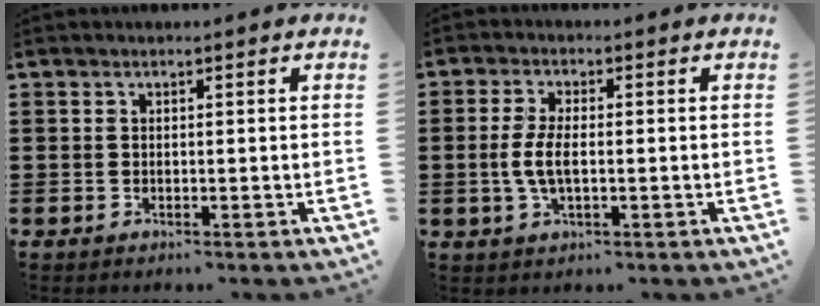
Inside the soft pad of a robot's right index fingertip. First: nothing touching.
{"total": 4.8, "force": [-0.5, 1.9, 4.4], "torque": [-0.100, -0.004, -0.015]}